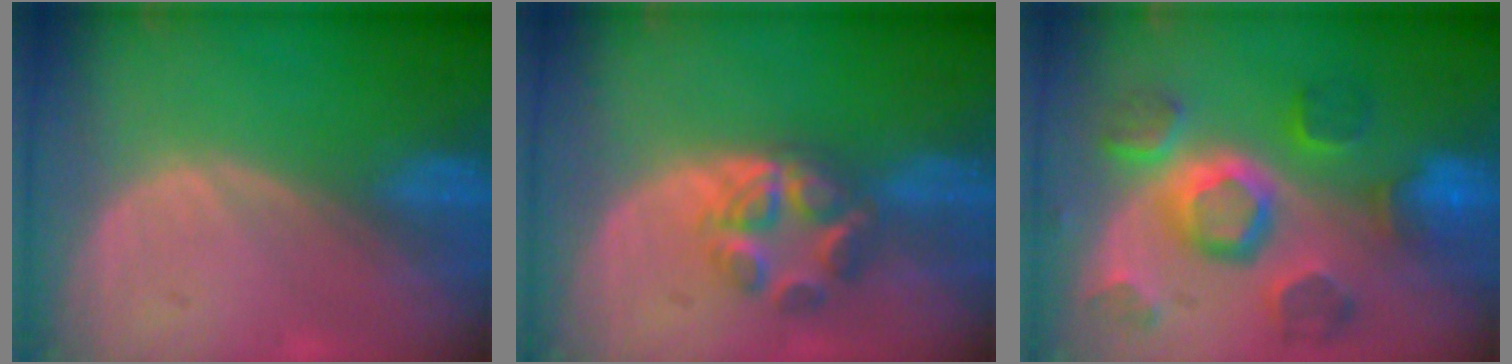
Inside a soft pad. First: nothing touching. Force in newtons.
{"total": 5.9, "press": 5.4, "slide": 2.2}
{"total": 11.3, "press": 10.0, "slide": 5.3}